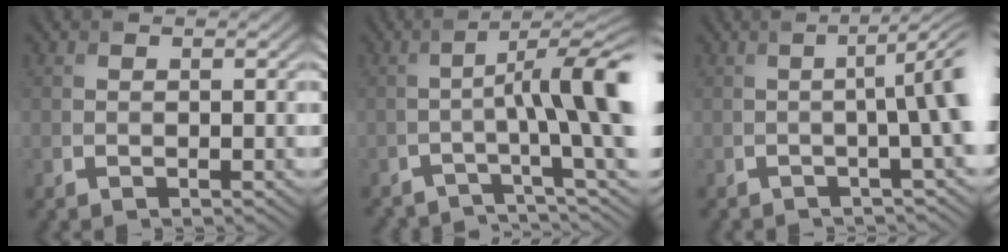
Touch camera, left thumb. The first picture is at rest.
{"total": 8.3, "force": [-2.6, 0.9, 7.9], "torque": [-0.104, 0.014, -0.049]}
{"total": 6.6, "force": [-0.6, 1.2, 6.4], "torque": [-0.074, 0.003, -0.007]}